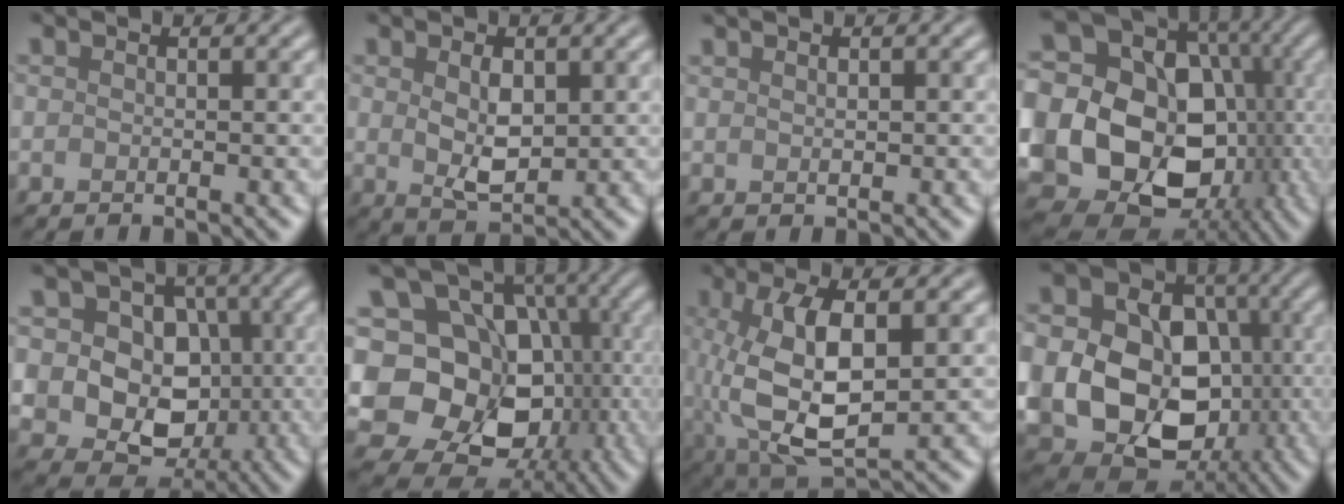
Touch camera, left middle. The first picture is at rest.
{"total": 3.7, "force": [0.5, 2.1, 3.0], "torque": [-0.061, -0.001, 0.017]}
{"total": 0.5, "force": [0.3, 0.3, 0.3], "torque": [-0.002, 0.003, 0.007]}
{"total": 24.2, "force": [-2.1, 21.1, 11.6], "torque": [-0.233, -0.005, -0.060]}
{"total": 12.5, "force": [1.0, 10.8, 6.1], "torque": [-0.122, 0.035, 0.005]}
{"total": 15.3, "force": [-0.9, 12.3, 9.0], "torque": [-0.141, 0.010, -0.017]}
{"total": 8.9, "force": [0.6, 3.9, 8.0], "torque": [-0.170, -0.005, 0.018]}
{"total": 19.8, "force": [-2.2, 16.9, 10.0], "torque": [-0.193, -0.018, -0.061]}